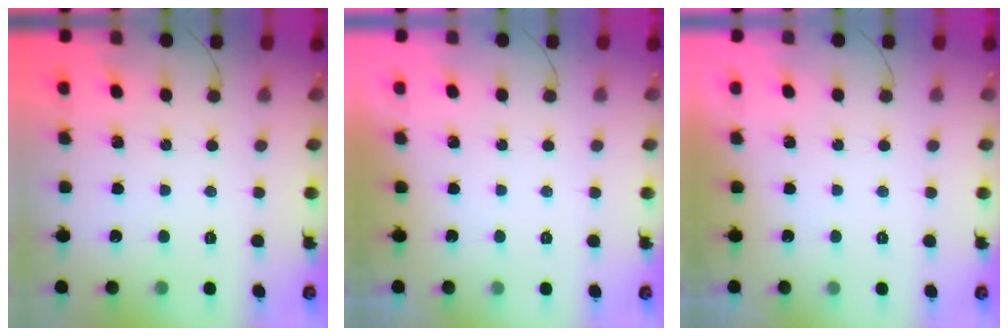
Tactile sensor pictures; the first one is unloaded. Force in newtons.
{"total": 0.0}
{"total": 0.0}